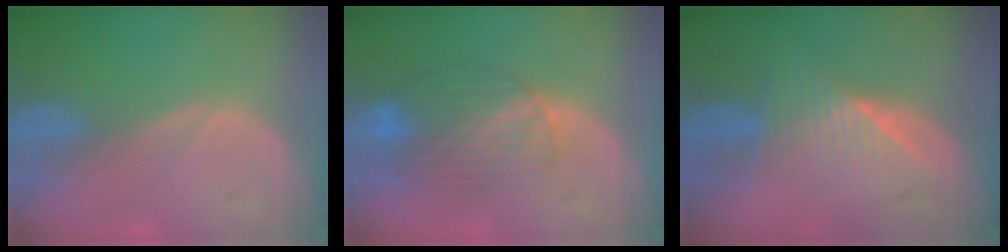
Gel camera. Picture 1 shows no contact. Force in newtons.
{"total": 8.3, "press": 7.2, "slide": 4.1}
{"total": 6.2, "press": 5.8, "slide": 2.1}